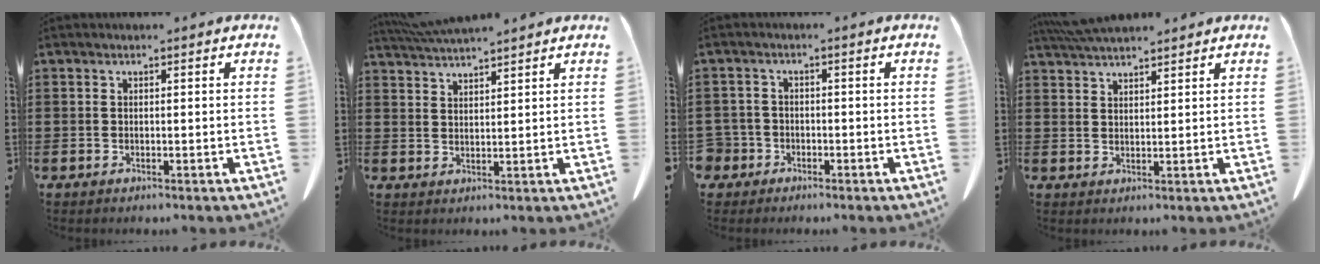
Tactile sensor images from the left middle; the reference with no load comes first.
{"total": 4.4, "force": [4.1, 0.1, 1.4], "torque": [-0.040, -0.010, 0.077]}
{"total": 2.6, "force": [-1.4, 2.1, 0.5], "torque": [-0.032, -0.005, -0.034]}
{"total": 4.5, "force": [4.2, 0.6, 1.6], "torque": [-0.043, -0.005, 0.080]}